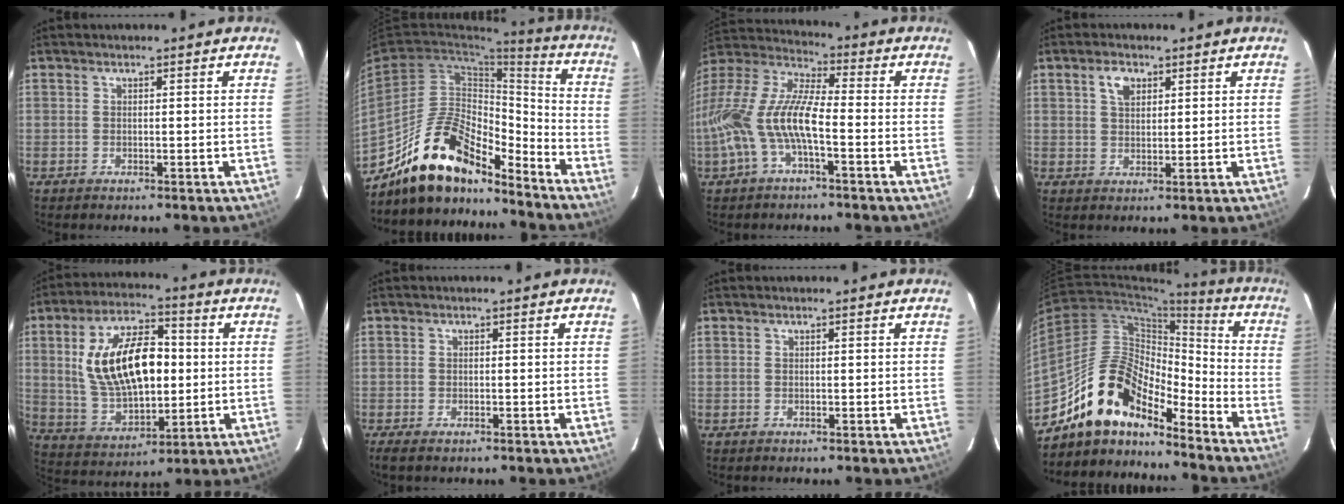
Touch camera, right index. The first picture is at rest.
{"total": 17.8, "force": [-14.4, 6.3, 8.4], "torque": [-0.161, 0.028, -0.249]}
{"total": 16.5, "force": [-4.8, 5.4, 14.9], "torque": [-0.307, -0.003, -0.103]}
{"total": 3.8, "force": [1.8, 2.3, 2.3], "torque": [-0.041, 0.010, 0.033]}
{"total": 18.8, "force": [2.0, 9.7, 16.0], "torque": [-0.303, 0.015, 0.052]}
{"total": 2.5, "force": [-1.8, 0.8, 1.5], "torque": [-0.034, -0.008, -0.031]}
{"total": 0.0}
{"total": 14.7, "force": [-12.3, 5.3, 6.2], "torque": [-0.115, 0.029, -0.230]}